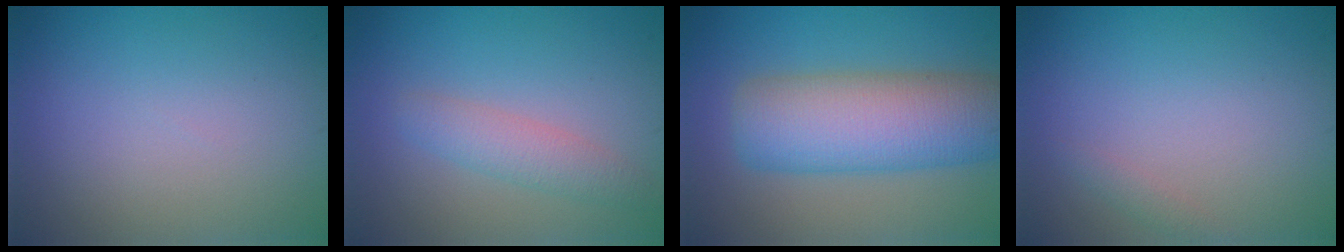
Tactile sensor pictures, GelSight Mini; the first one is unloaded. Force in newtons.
{"total": 2.6, "press": 2.6, "slide": 0.2}
{"total": 9.3, "press": 9.3, "slide": 0.6}
{"total": 0.7, "press": 0.7, "slide": 0.0}